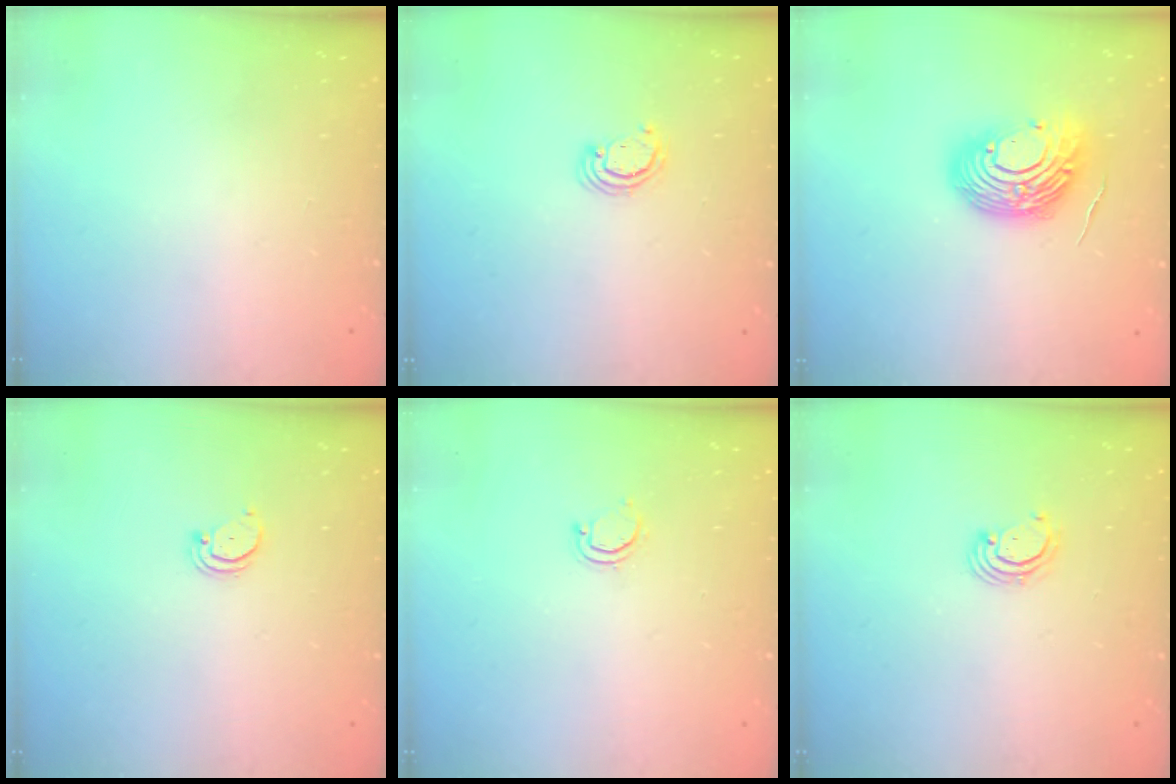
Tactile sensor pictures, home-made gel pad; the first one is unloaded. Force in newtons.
{"total": 2.6, "press": 2.5, "slide": 0.2}
{"total": 13.6, "press": 13.4, "slide": 2.2}
{"total": 1.4, "press": 1.3, "slide": 0.1}
{"total": 3.1, "press": 3.1, "slide": 0.2}
{"total": 2.8, "press": 2.8, "slide": 0.3}